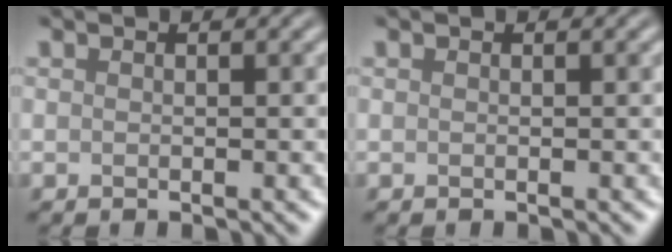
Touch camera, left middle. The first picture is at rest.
{"total": 0.0}